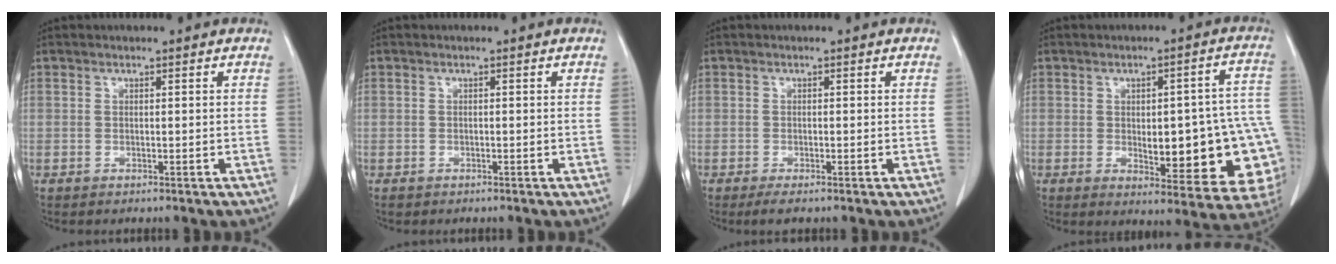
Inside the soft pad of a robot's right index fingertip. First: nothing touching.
{"total": 0.6, "force": [-0.3, 0.5, 0.0], "torque": [0.000, 0.005, -0.004]}
{"total": 1.7, "force": [-0.9, 0.6, 1.3], "torque": [-0.025, -0.002, -0.014]}
{"total": 18.3, "force": [-2.8, 5.8, 17.1], "torque": [-0.135, 0.026, -0.010]}